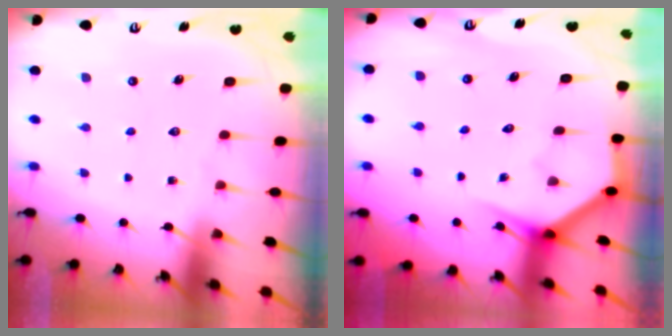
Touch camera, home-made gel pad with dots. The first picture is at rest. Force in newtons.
{"total": 3.9, "press": 3.8, "slide": 0.3}